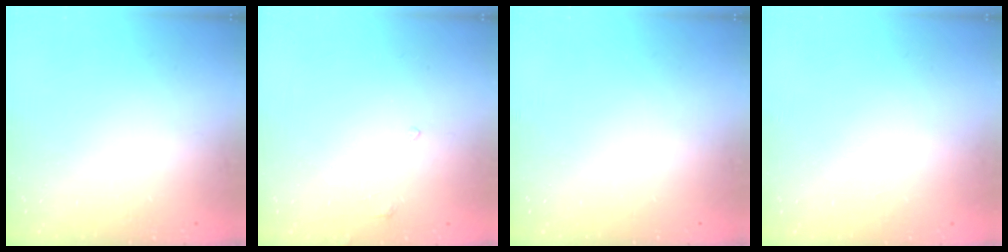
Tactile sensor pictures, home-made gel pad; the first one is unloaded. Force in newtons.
{"total": 0.0}
{"total": 0.0}
{"total": 1.7, "press": 1.7, "slide": 0.1}